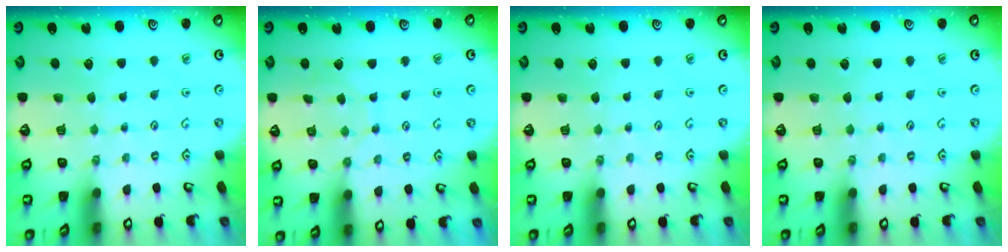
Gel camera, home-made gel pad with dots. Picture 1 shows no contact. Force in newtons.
{"total": 6.2, "press": 6.2, "slide": 0.6}
{"total": 0.0}
{"total": 0.0}